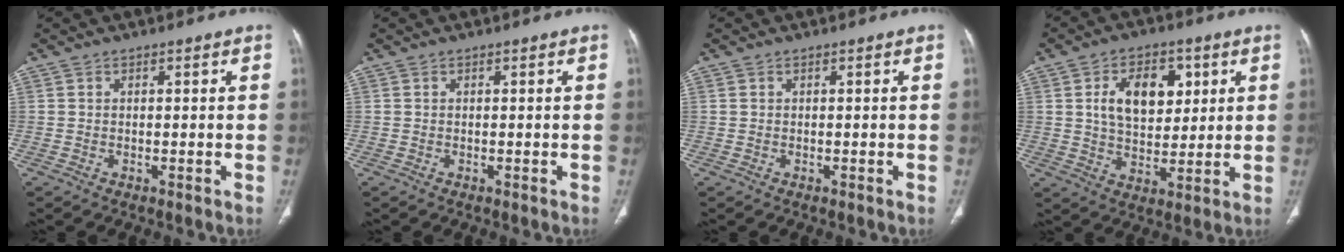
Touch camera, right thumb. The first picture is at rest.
{"total": 0.0}
{"total": 0.0}
{"total": 11.9, "force": [3.5, 7.5, 8.5], "torque": [-0.103, -0.009, 0.062]}